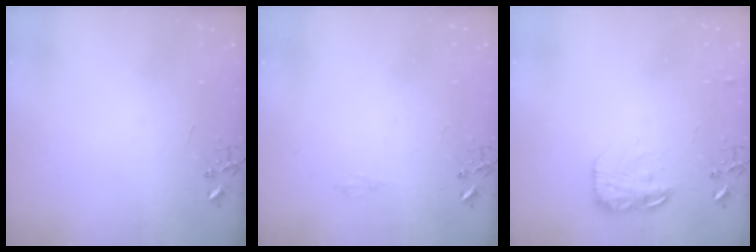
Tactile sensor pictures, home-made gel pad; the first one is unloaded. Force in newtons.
{"total": 3.8, "press": 3.8, "slide": 0.5}
{"total": 13.6, "press": 13.6, "slide": 0.7}